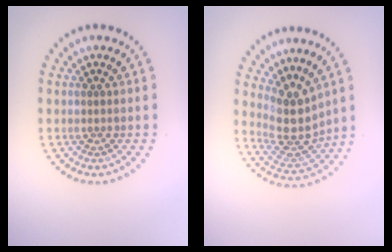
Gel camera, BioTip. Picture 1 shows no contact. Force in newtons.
{"total": 4.3, "press": 3.3, "slide": 2.8}